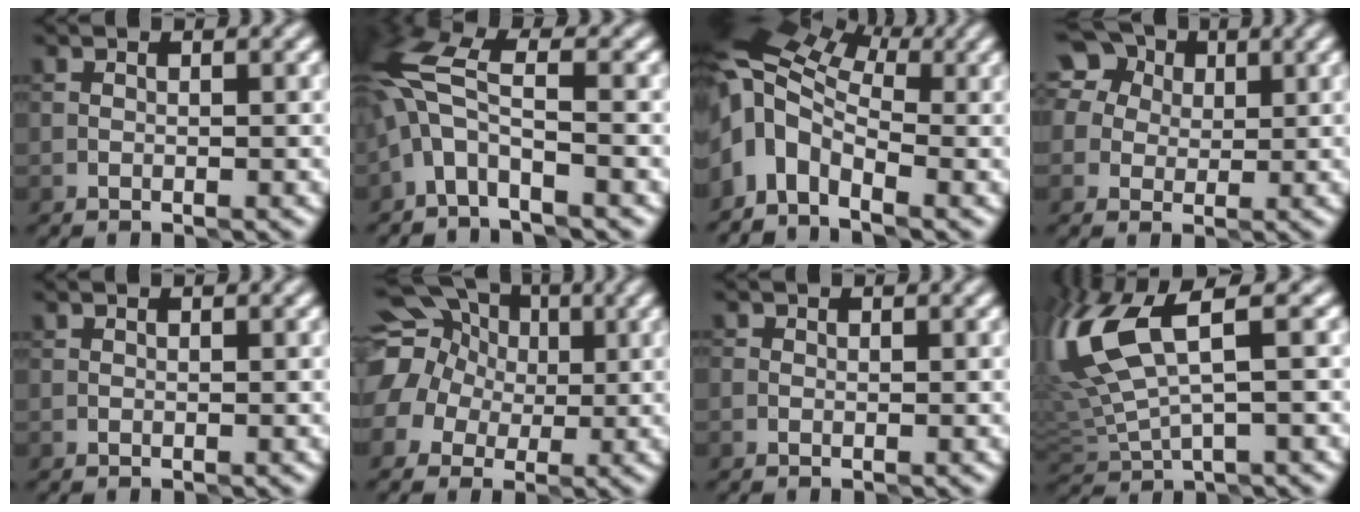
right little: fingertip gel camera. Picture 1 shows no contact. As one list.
[{"total": 5.0, "force": [-1.9, 1.8, 4.2], "torque": [-0.097, 0.016, -0.050]}, {"total": 9.1, "force": [0.0, 5.5, 7.2], "torque": [-0.154, 0.011, -0.016]}, {"total": 9.2, "force": [3.9, 7.3, 4.0], "torque": [-0.078, 0.043, 0.038]}, {"total": 0.0}, {"total": 18.8, "force": [4.6, 16.6, 7.5], "torque": [-0.184, 0.027, 0.038]}, {"total": 0.0}, {"total": 10.1, "force": [3.1, 3.7, 8.9], "torque": [-0.215, 0.012, 0.061]}]